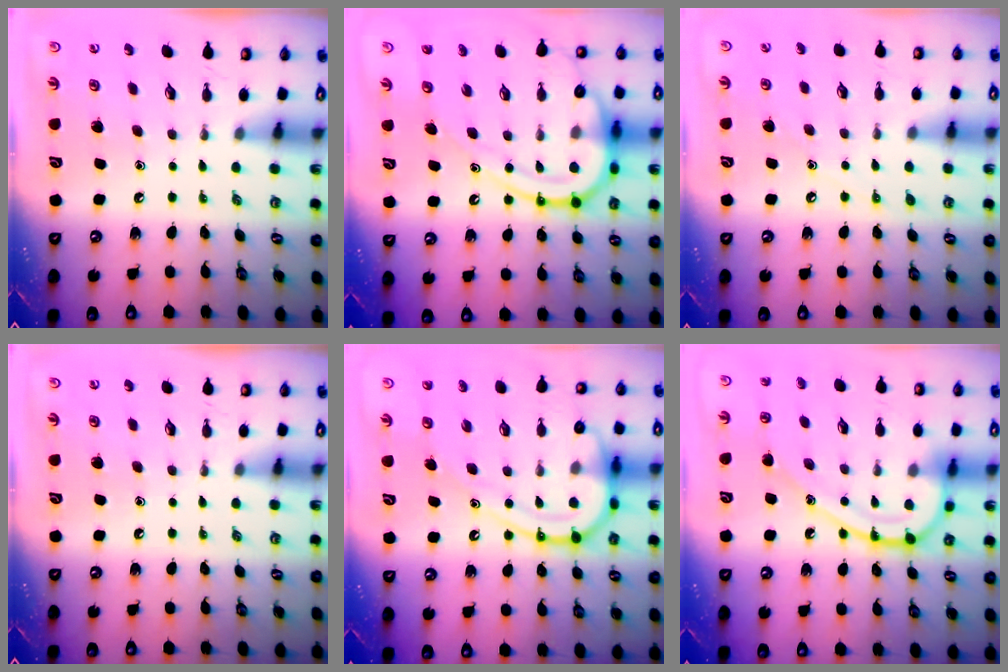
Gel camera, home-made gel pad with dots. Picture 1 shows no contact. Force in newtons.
{"total": 17.5, "press": 17.4, "slide": 1.4}
{"total": 5.9, "press": 5.8, "slide": 0.8}
{"total": 0.0}
{"total": 15.9, "press": 15.9, "slide": 1.3}
{"total": 16.3, "press": 16.3, "slide": 0.3}